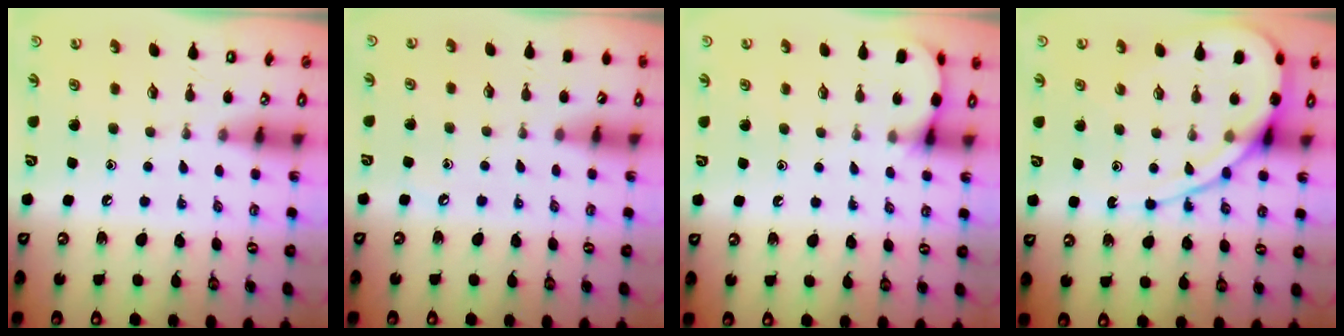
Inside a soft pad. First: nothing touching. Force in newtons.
{"total": 2.5, "press": 2.4, "slide": 0.4}
{"total": 3.3, "press": 3.3, "slide": 0.3}
{"total": 11.6, "press": 11.5, "slide": 1.2}